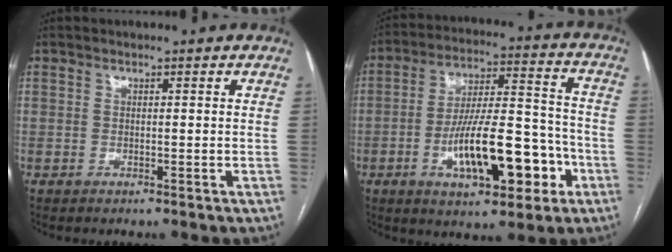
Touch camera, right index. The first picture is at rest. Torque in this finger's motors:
{"motor_torque": [1.09, -0.86, 0.74, 0.21]}